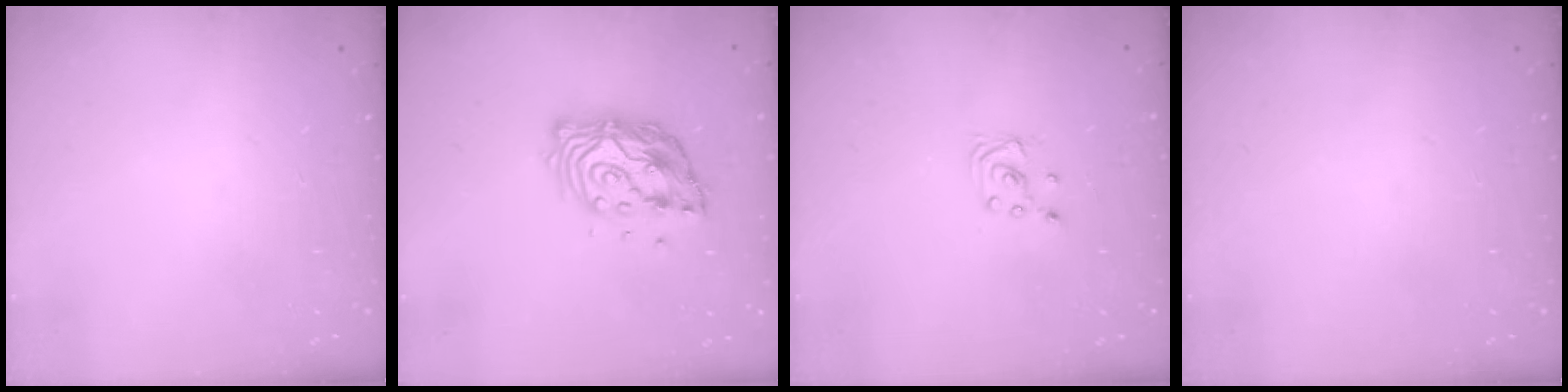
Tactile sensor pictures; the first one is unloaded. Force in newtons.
{"total": 12.1, "press": 12.0, "slide": 0.9}
{"total": 2.3, "press": 2.3, "slide": 0.2}
{"total": 0.0}